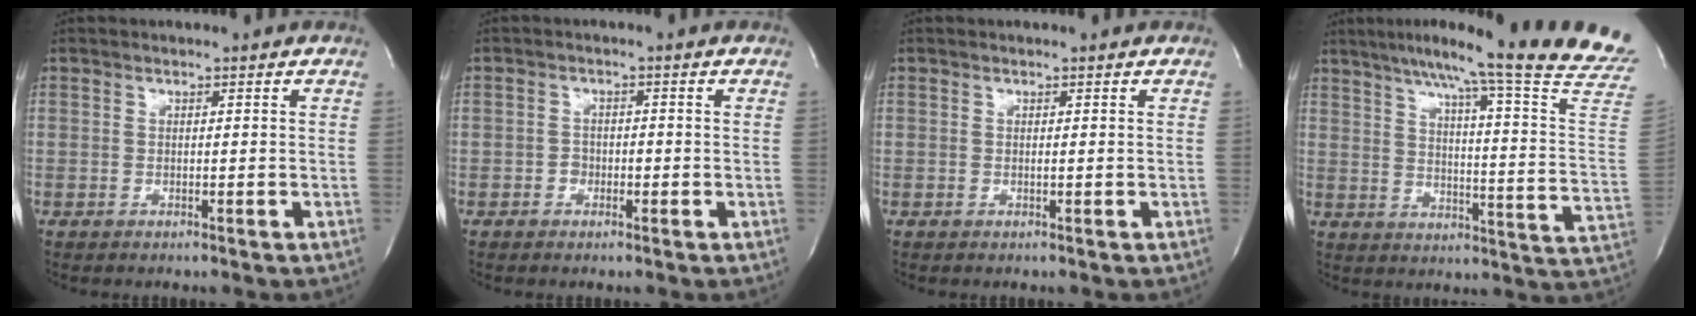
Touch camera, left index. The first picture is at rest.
{"total": 1.5, "force": [-0.7, 1.2, 0.6], "torque": [-0.004, 0.007, -0.011]}
{"total": 0.0}
{"total": 24.3, "force": [20.9, -2.5, 12.1], "torque": [-0.186, -0.085, 0.262]}